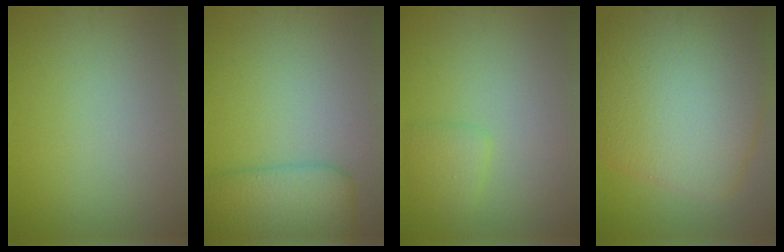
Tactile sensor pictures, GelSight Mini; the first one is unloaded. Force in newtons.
{"total": 6.0, "press": 6.0, "slide": 0.1}
{"total": 1.6, "press": 1.6, "slide": 0.0}
{"total": 13.7, "press": 13.7, "slide": 0.5}